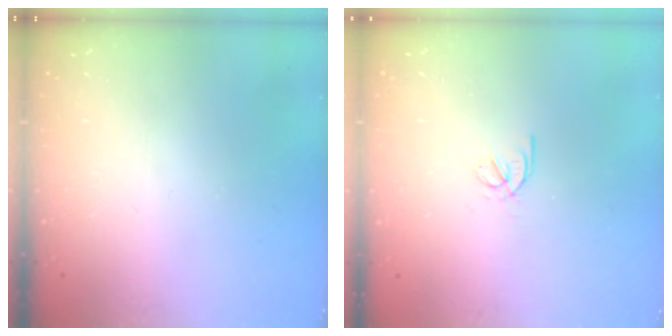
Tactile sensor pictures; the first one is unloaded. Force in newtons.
{"total": 2.3, "press": 2.2, "slide": 0.5}